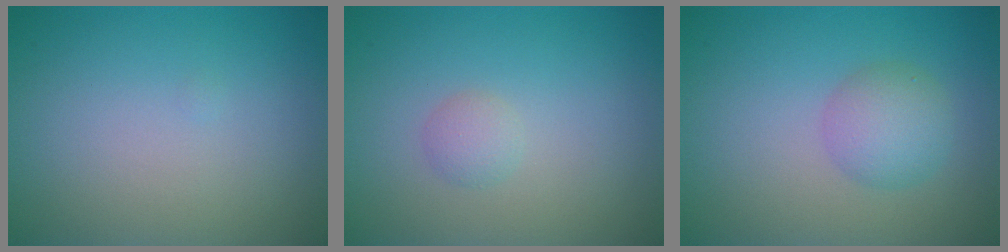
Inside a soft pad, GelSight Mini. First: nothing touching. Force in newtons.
{"total": 1.1, "press": 1.1, "slide": 0.0}
{"total": 3.0, "press": 3.0, "slide": 0.1}